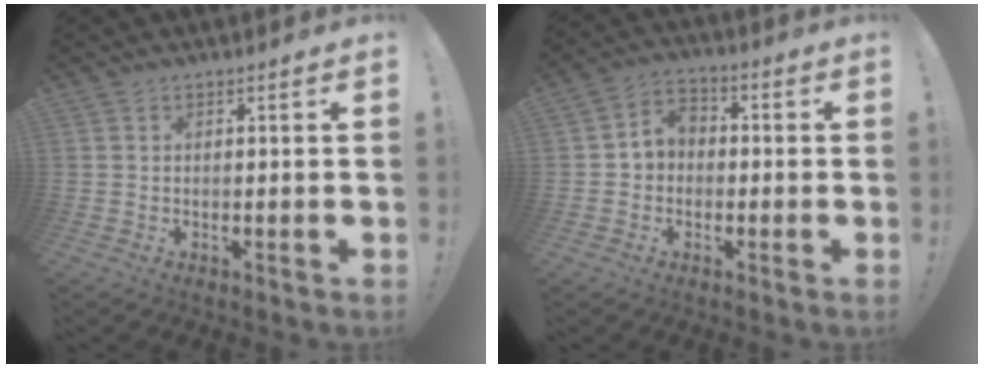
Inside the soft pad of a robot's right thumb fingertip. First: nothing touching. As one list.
[{"total": 5.9, "force": [-1.0, 5.2, 2.5], "torque": [-0.039, 0.025, -0.014]}]